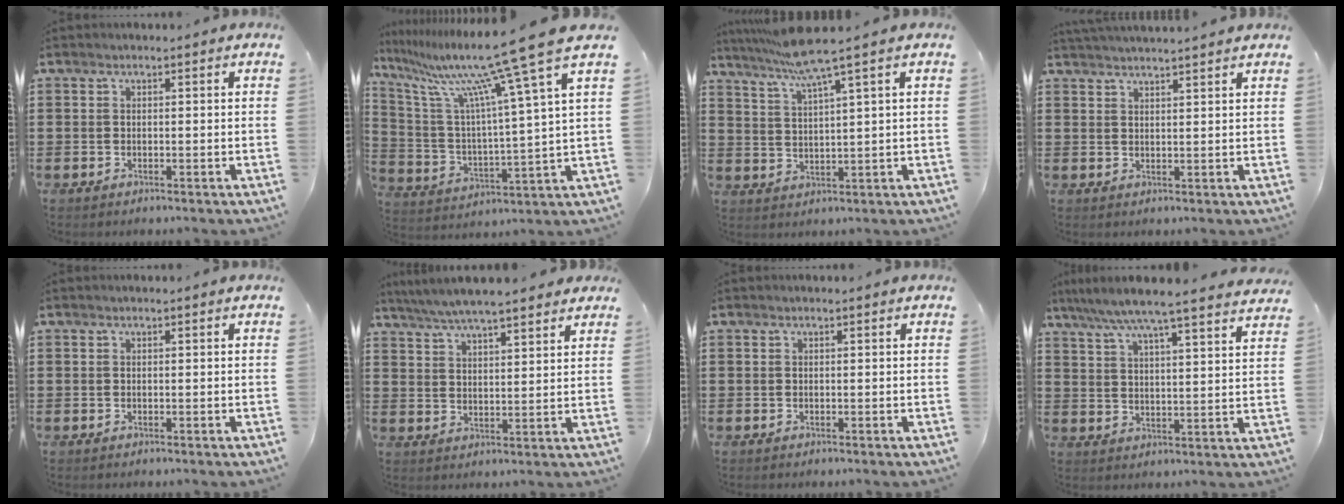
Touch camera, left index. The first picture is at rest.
{"total": 14.4, "force": [11.5, -0.8, 8.7], "torque": [-0.195, -0.076, 0.181]}
{"total": 6.3, "force": [4.4, -0.8, 4.4], "torque": [-0.099, -0.017, 0.074]}
{"total": 2.2, "force": [2.2, -0.4, 0.3], "torque": [-0.011, -0.007, 0.041]}
{"total": 0.0}
{"total": 5.4, "force": [5.0, 0.6, 2.0], "torque": [-0.057, -0.014, 0.089]}
{"total": 0.0}
{"total": 6.3, "force": [5.6, -0.6, 2.9], "torque": [-0.079, -0.037, 0.094]}